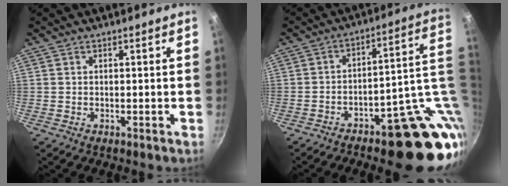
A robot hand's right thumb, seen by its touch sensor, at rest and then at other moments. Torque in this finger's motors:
{"motor_torque": [3.77, 1.19, 1.70, -1.07, 0.10]}